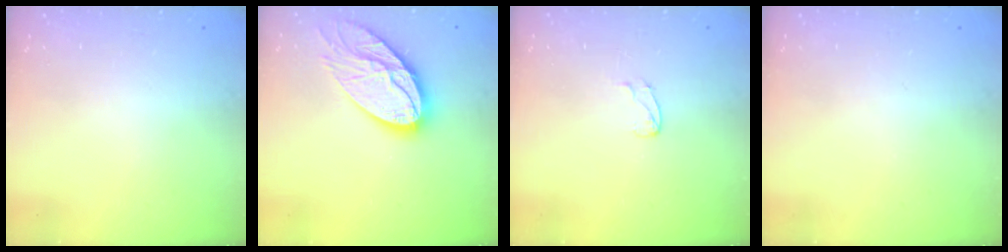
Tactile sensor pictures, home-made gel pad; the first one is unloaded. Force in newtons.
{"total": 16.9, "press": 16.8, "slide": 1.8}
{"total": 3.3, "press": 3.3, "slide": 0.3}
{"total": 0.0}